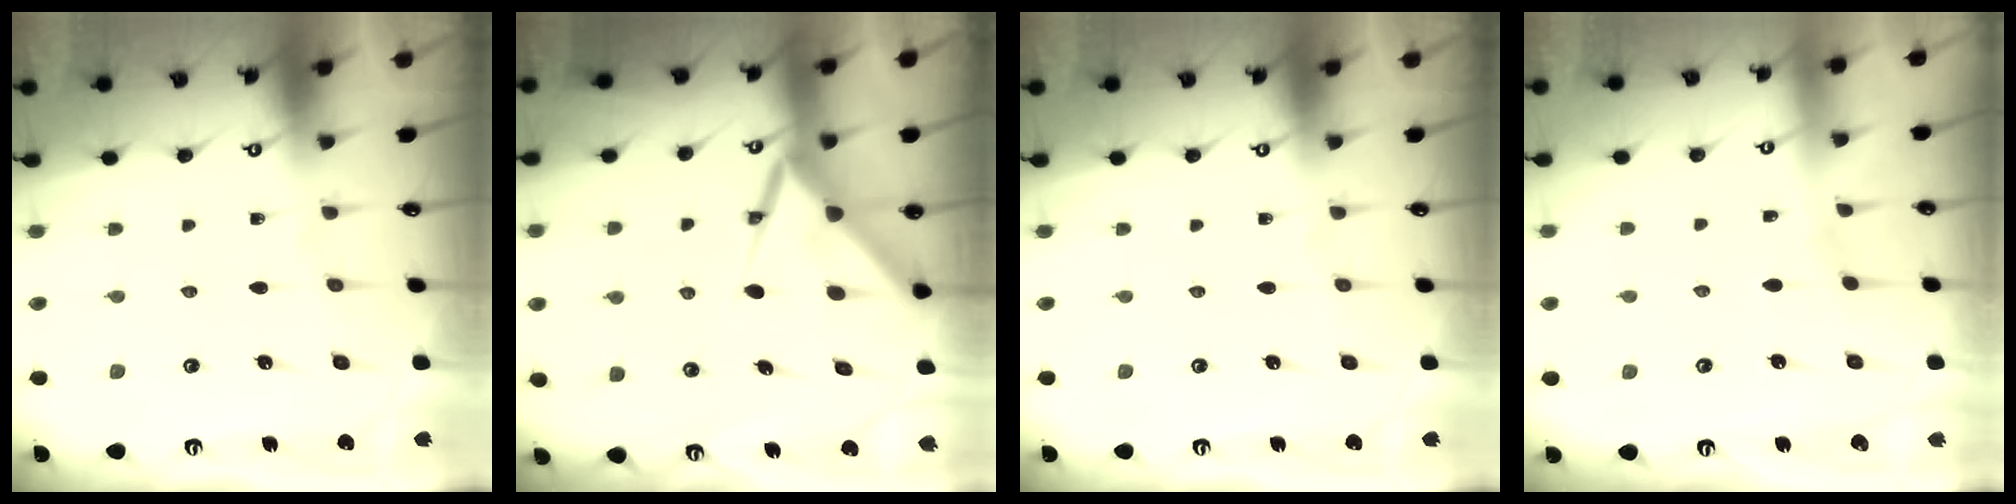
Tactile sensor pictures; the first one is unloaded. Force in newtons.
{"total": 10.2, "press": 10.1, "slide": 1.1}
{"total": 0.0}
{"total": 2.2, "press": 2.1, "slide": 0.4}